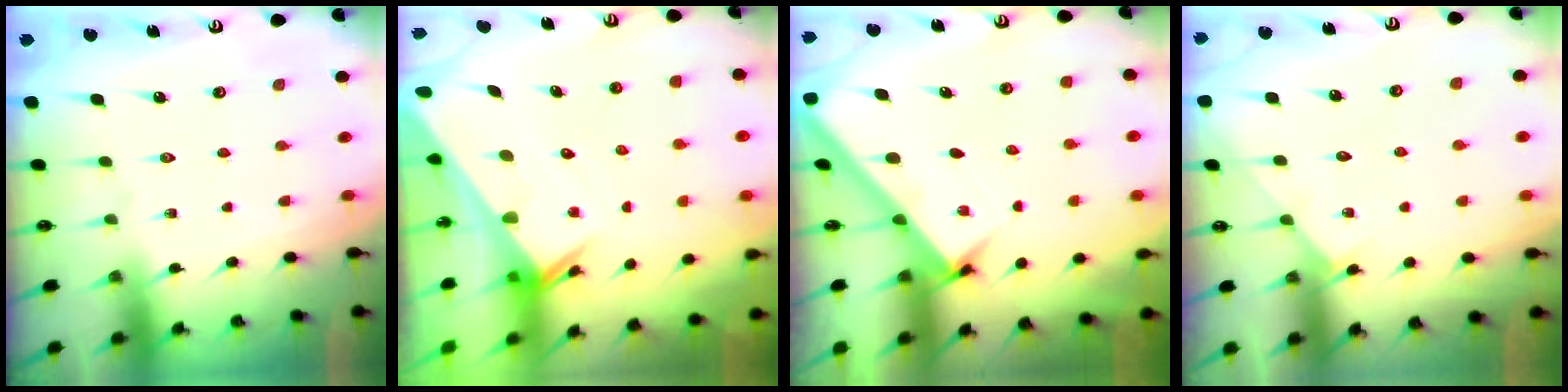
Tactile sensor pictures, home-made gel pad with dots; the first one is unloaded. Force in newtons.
{"total": 3.0, "press": 3.0, "slide": 0.2}
{"total": 2.5, "press": 2.4, "slide": 0.4}
{"total": 2.6, "press": 2.5, "slide": 0.4}